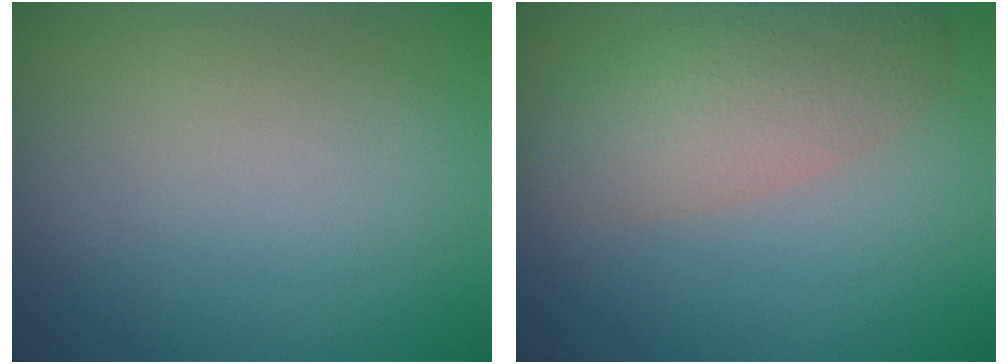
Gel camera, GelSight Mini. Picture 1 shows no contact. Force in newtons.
{"total": 5.0, "press": 4.9, "slide": 0.4}